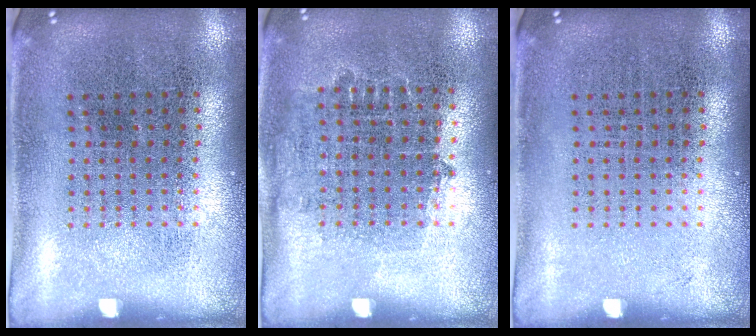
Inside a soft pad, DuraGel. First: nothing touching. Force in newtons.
{"total": 0.7, "press": 0.7, "slide": 0.3}
{"total": 0.0}